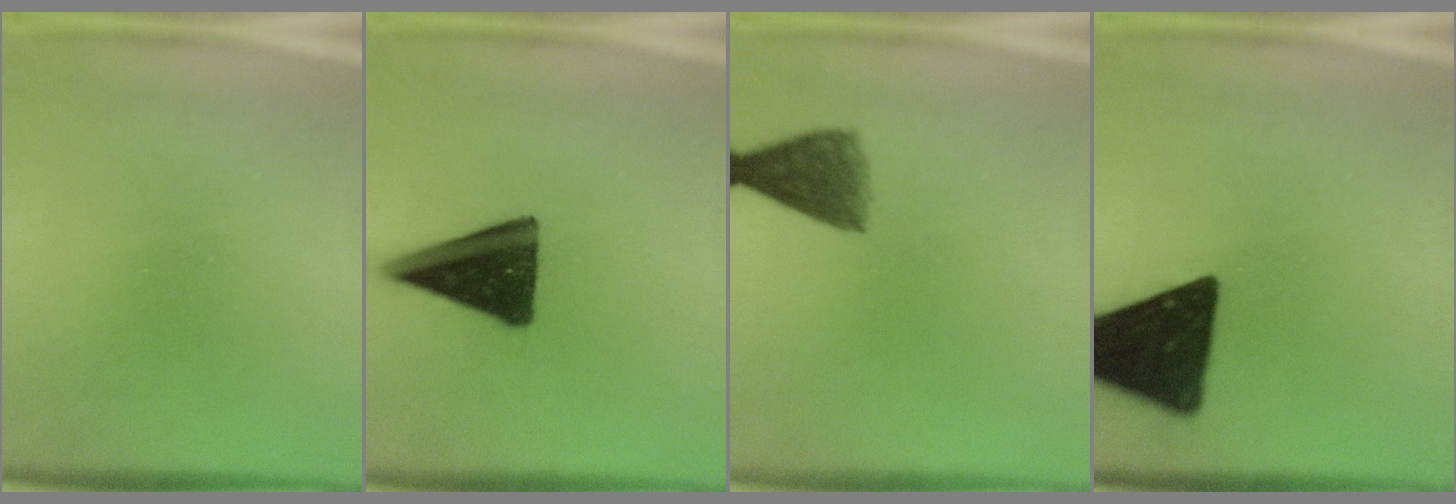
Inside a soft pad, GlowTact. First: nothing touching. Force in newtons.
{"total": 15.8}
{"total": 5.5}
{"total": 18.5}